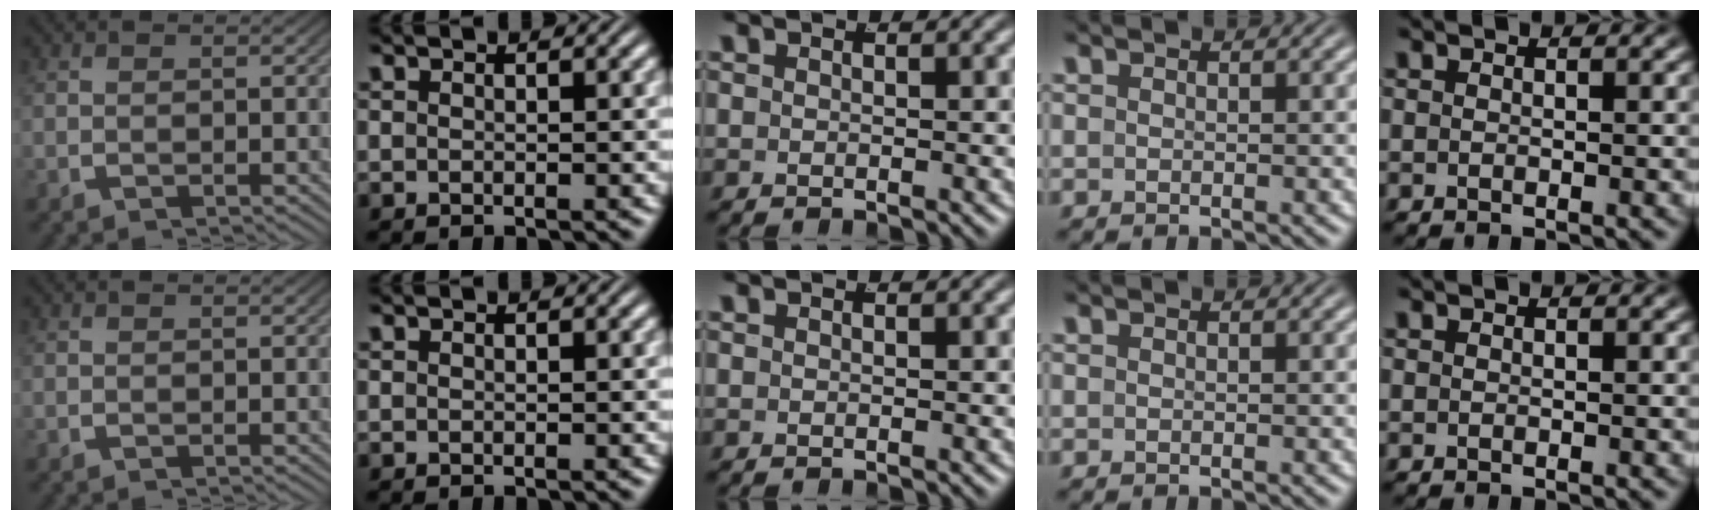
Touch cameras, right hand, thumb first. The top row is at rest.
{}